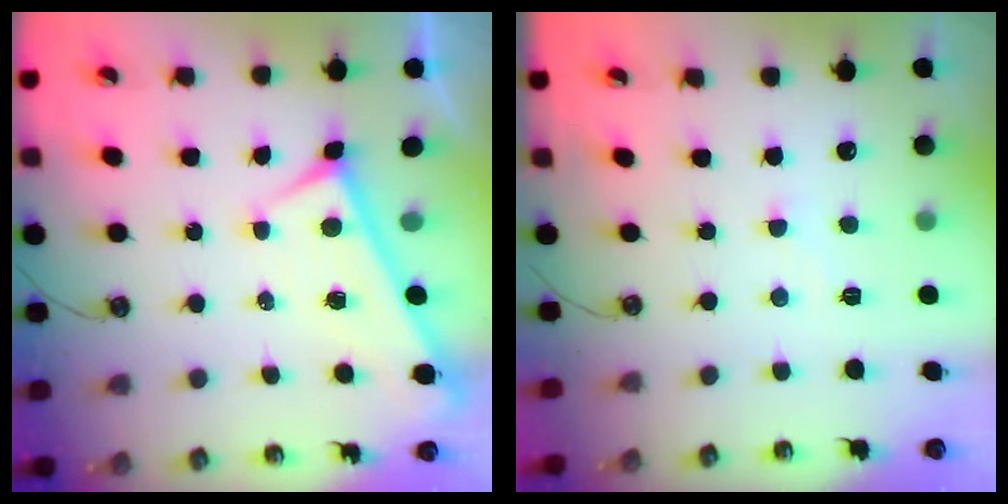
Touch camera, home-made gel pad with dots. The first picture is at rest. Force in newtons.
{"total": 3.6, "press": 3.5, "slide": 0.4}